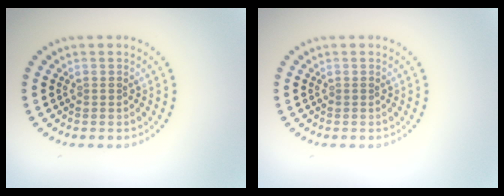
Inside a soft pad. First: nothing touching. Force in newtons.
{"total": 0.0}